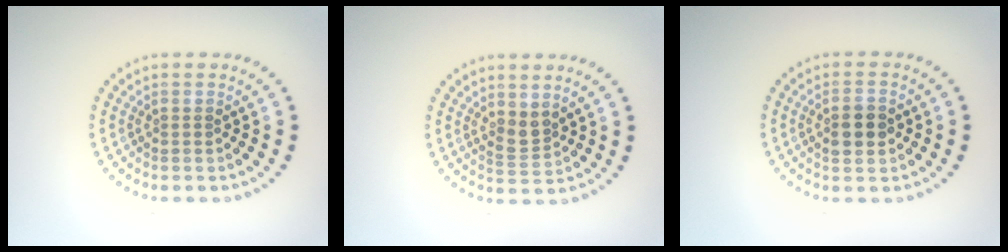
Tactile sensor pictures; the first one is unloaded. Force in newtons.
{"total": 1.8, "press": 1.5, "slide": 1.0}
{"total": 2.7, "press": 2.7, "slide": 0.2}